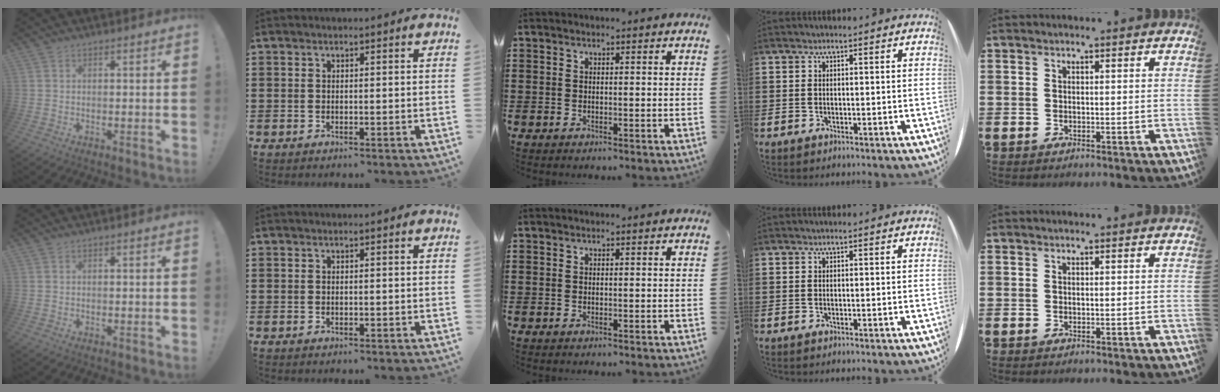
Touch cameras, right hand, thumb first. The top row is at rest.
{}